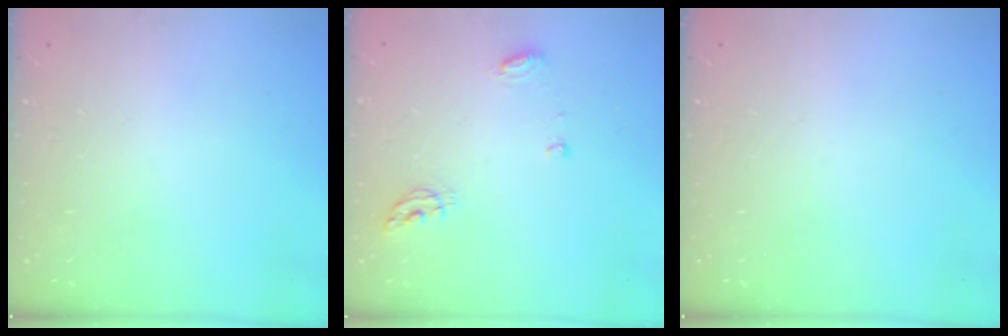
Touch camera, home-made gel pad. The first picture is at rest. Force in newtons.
{"total": 5.8, "press": 5.8, "slide": 0.6}
{"total": 0.0}